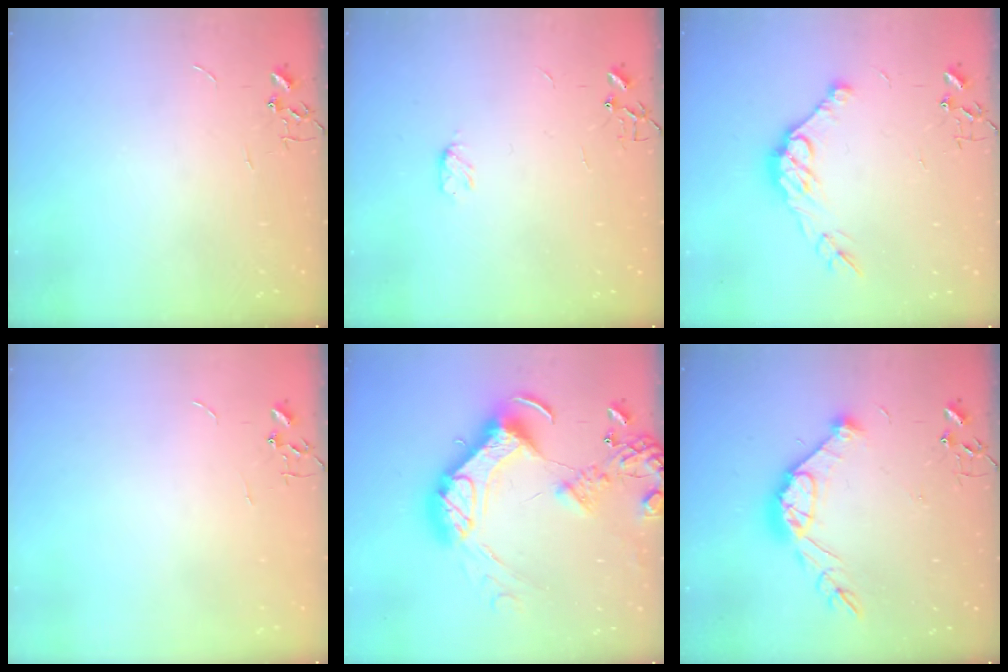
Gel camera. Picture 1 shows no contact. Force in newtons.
{"total": 3.9, "press": 3.8, "slide": 0.6}
{"total": 12.0, "press": 12.0, "slide": 1.0}
{"total": 0.0}
{"total": 23.5, "press": 23.3, "slide": 3.0}
{"total": 14.4, "press": 14.4, "slide": 0.8}